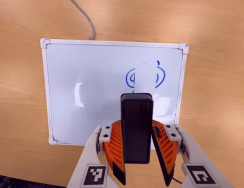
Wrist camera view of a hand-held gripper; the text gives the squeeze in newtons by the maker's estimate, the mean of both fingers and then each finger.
{"total": 6.4, "left": 5.8, "right": 7.1}